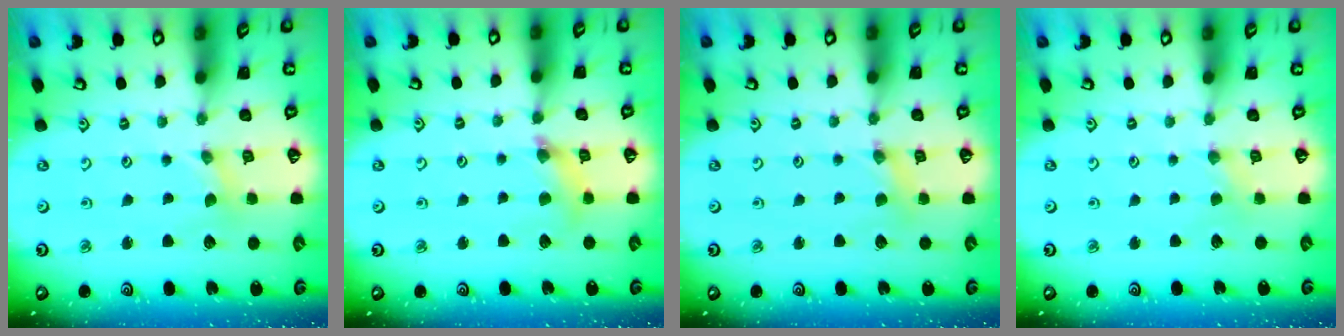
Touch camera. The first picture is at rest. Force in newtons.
{"total": 5.8, "press": 5.8, "slide": 0.5}
{"total": 1.5, "press": 1.5, "slide": 0.3}
{"total": 1.1, "press": 1.0, "slide": 0.2}